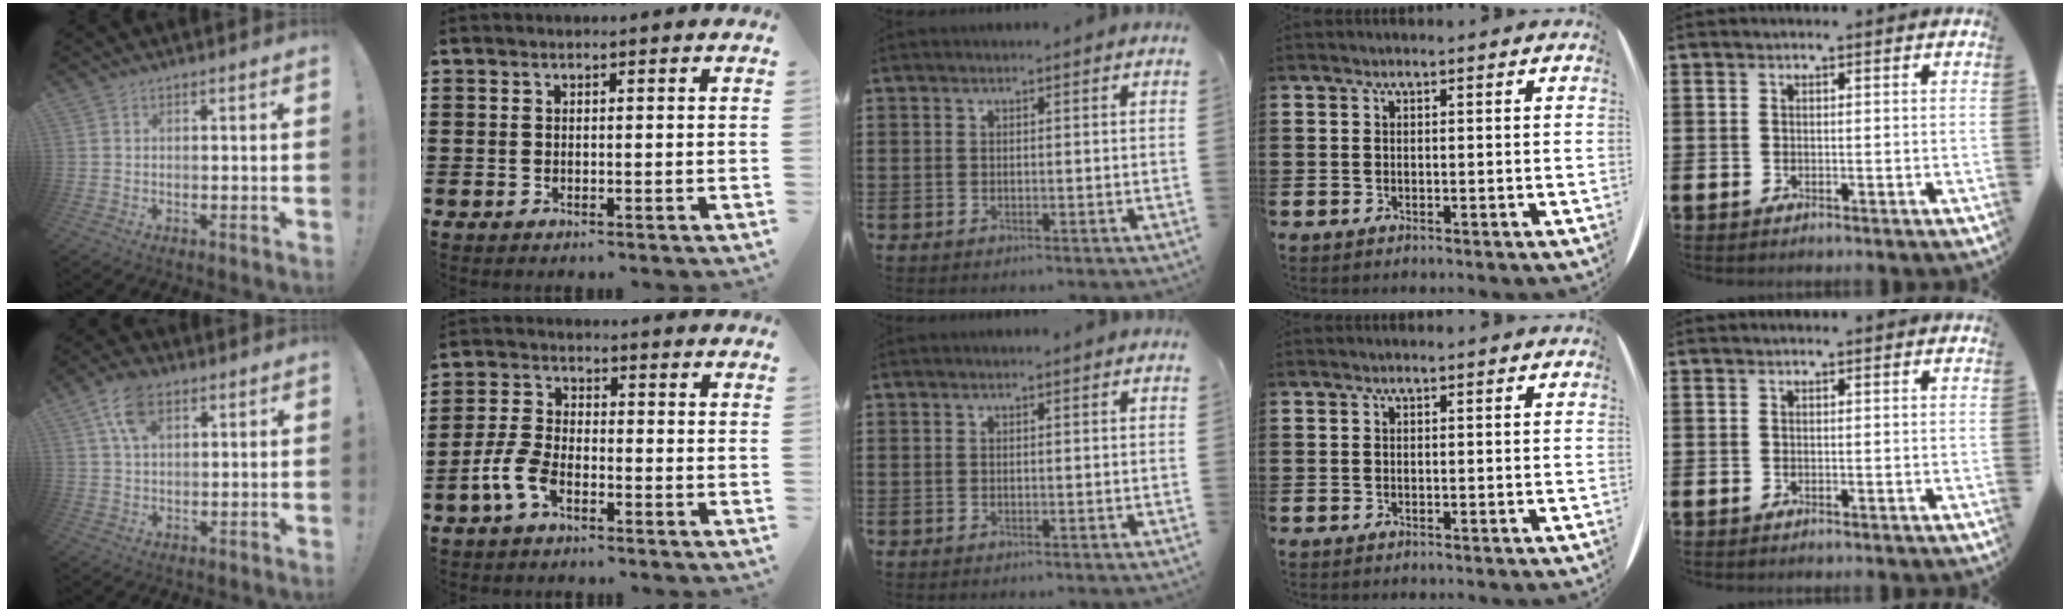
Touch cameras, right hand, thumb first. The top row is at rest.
{"thumb": {"total": 9.1, "force": [4.2, 5.0, 6.3], "torque": [-0.105, -0.001, 0.080]}, "index": {"total": 5.5, "force": [-3.1, 2.6, 3.7], "torque": [-0.105, -0.002, -0.068]}}